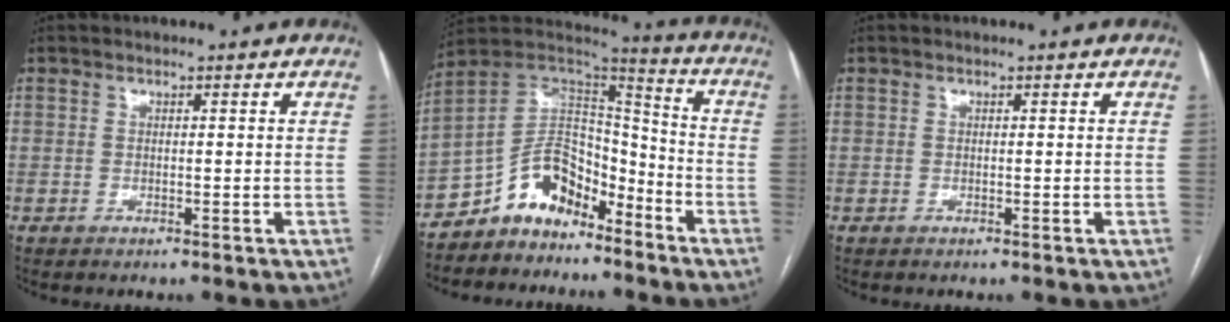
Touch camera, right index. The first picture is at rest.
{"total": 11.8, "force": [-8.6, 6.3, 5.0], "torque": [-0.089, 0.049, -0.160]}
{"total": 0.0}